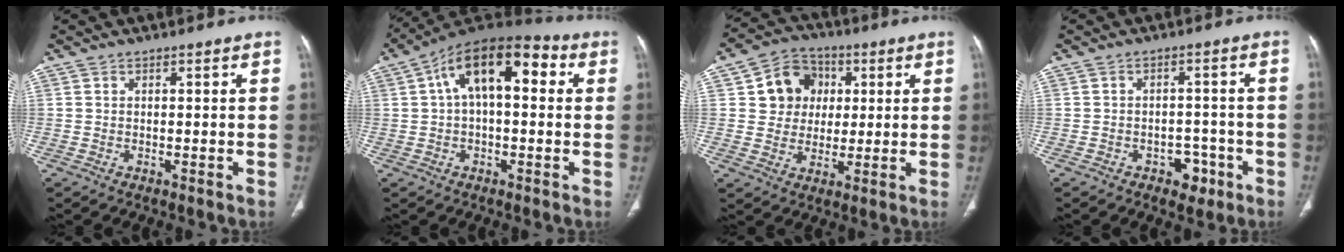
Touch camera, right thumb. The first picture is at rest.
{"total": 15.6, "force": [3.6, 7.8, 13.0], "torque": [-0.192, 0.039, 0.049]}
{"total": 10.4, "force": [2.4, 9.3, 3.9], "torque": [-0.023, 0.001, 0.037]}
{"total": 4.6, "force": [-2.4, 3.2, 2.2], "torque": [-0.007, 0.022, -0.028]}